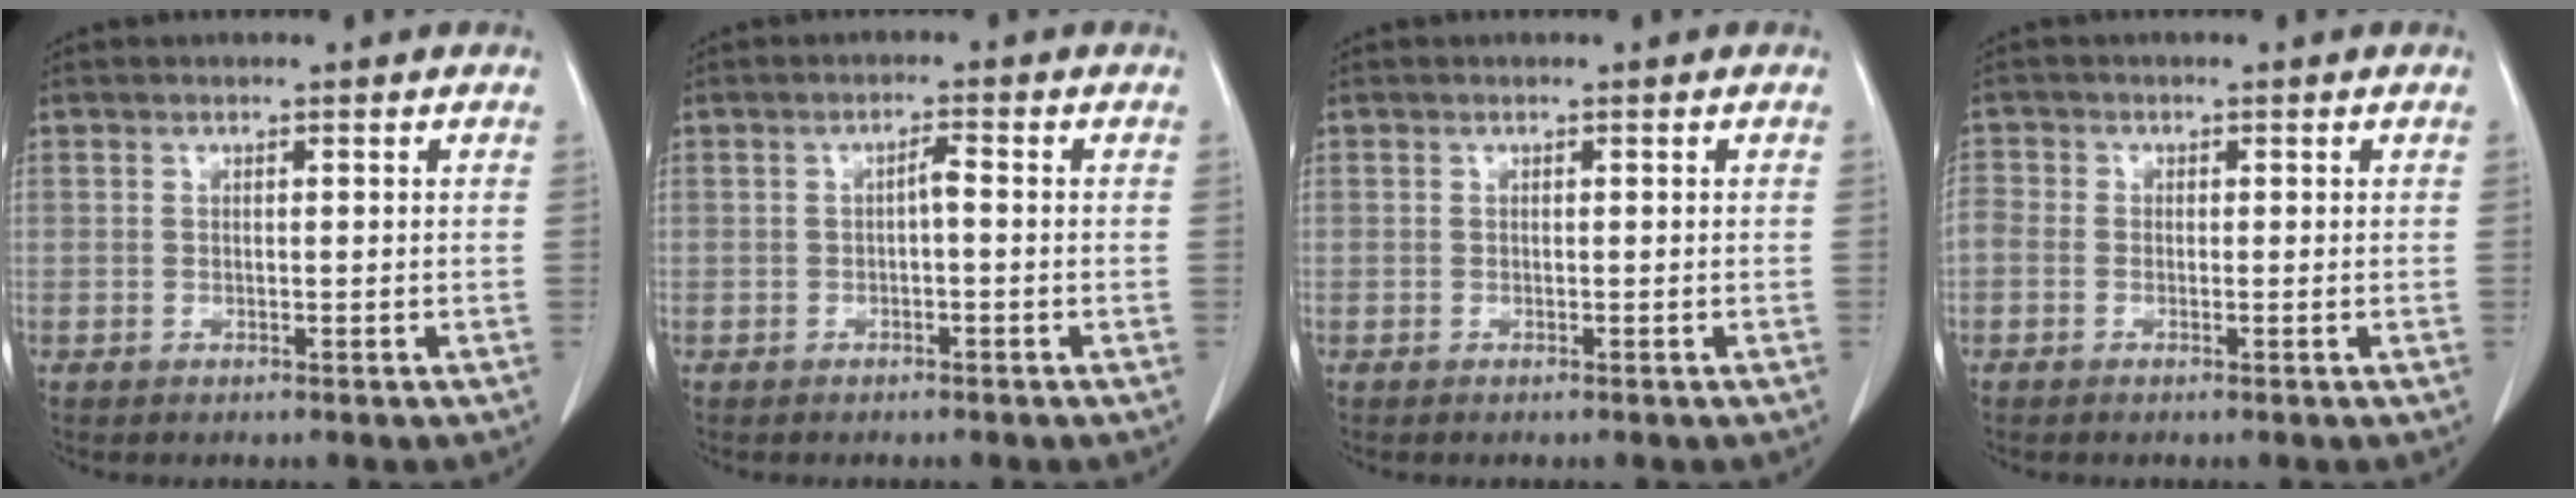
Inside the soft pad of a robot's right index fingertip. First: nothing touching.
{"total": 1.5, "force": [-0.3, 0.2, 1.5], "torque": [-0.024, 0.004, -0.005]}
{"total": 0.0}
{"total": 2.5, "force": [-0.3, 2.0, 1.5], "torque": [-0.045, 0.013, -0.009]}